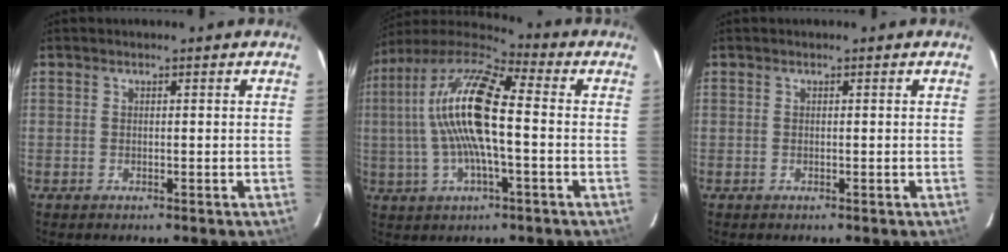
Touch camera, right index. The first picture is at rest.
{"total": 16.9, "force": [0.3, 4.4, 16.3], "torque": [-0.302, 0.011, -0.005]}
{"total": 0.0}